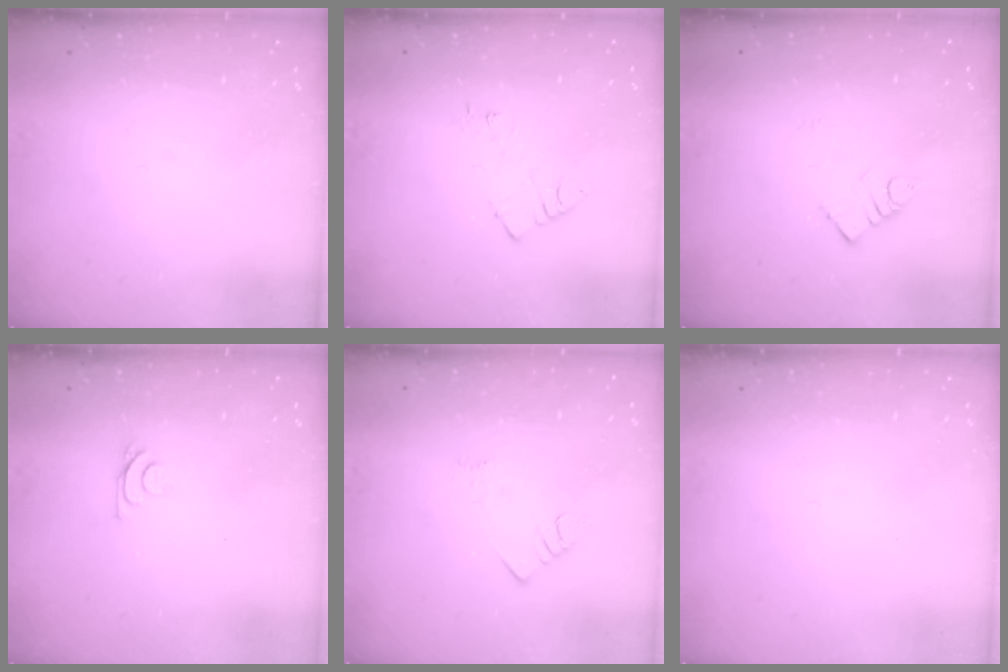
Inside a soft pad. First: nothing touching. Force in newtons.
{"total": 6.2, "press": 6.2, "slide": 0.6}
{"total": 3.8, "press": 3.7, "slide": 0.5}
{"total": 5.1, "press": 5.0, "slide": 0.9}
{"total": 2.0, "press": 2.0, "slide": 0.4}
{"total": 1.6, "press": 1.6, "slide": 0.1}